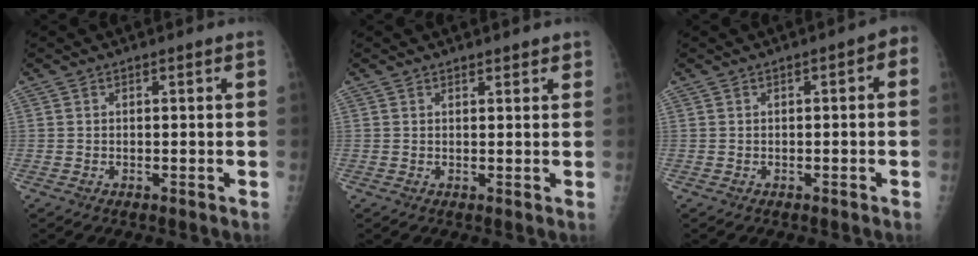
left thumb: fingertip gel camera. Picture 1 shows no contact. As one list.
[{"total": 1.6, "force": [1.4, 0.6, 0.3], "torque": [0.010, -0.004, 0.015]}, {"total": 2.7, "force": [-0.3, 1.2, 2.4], "torque": [-0.018, 0.019, -0.012]}]